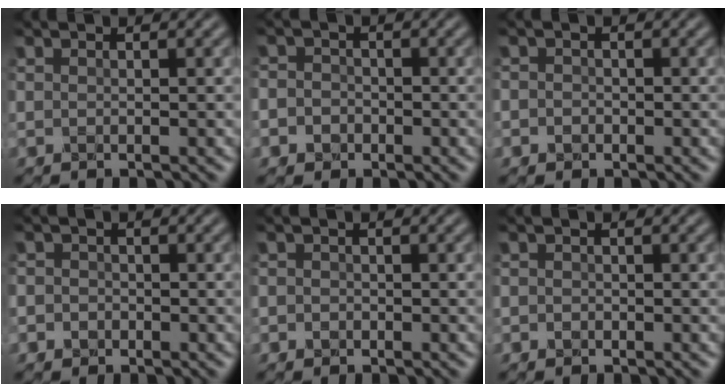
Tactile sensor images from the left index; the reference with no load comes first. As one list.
[{"total": 3.9, "force": [-1.1, 3.6, 1.1], "torque": [0.002, 0.011, -0.049]}, {"total": 1.5, "force": [-0.4, 1.4, 0.5], "torque": [0.006, 0.003, -0.020]}, {"total": 2.4, "force": [-0.5, 2.2, 0.8], "torque": [0.007, 0.013, -0.036]}, {"total": 1.2, "force": [-0.4, 1.0, 0.3], "torque": [0.005, 0.001, -0.014]}, {"total": 0.9, "force": [-0.4, 0.8, 0.2], "torque": [0.003, 0.000, -0.014]}]